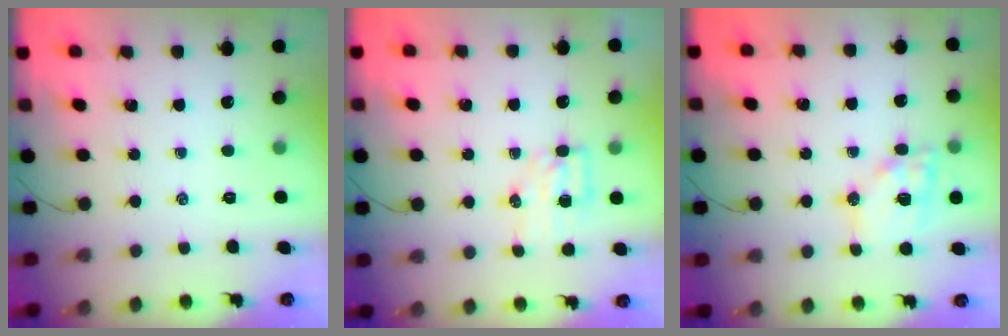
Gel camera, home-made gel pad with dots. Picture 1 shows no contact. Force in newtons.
{"total": 5.4, "press": 5.4, "slide": 0.7}
{"total": 14.6, "press": 14.4, "slide": 2.3}